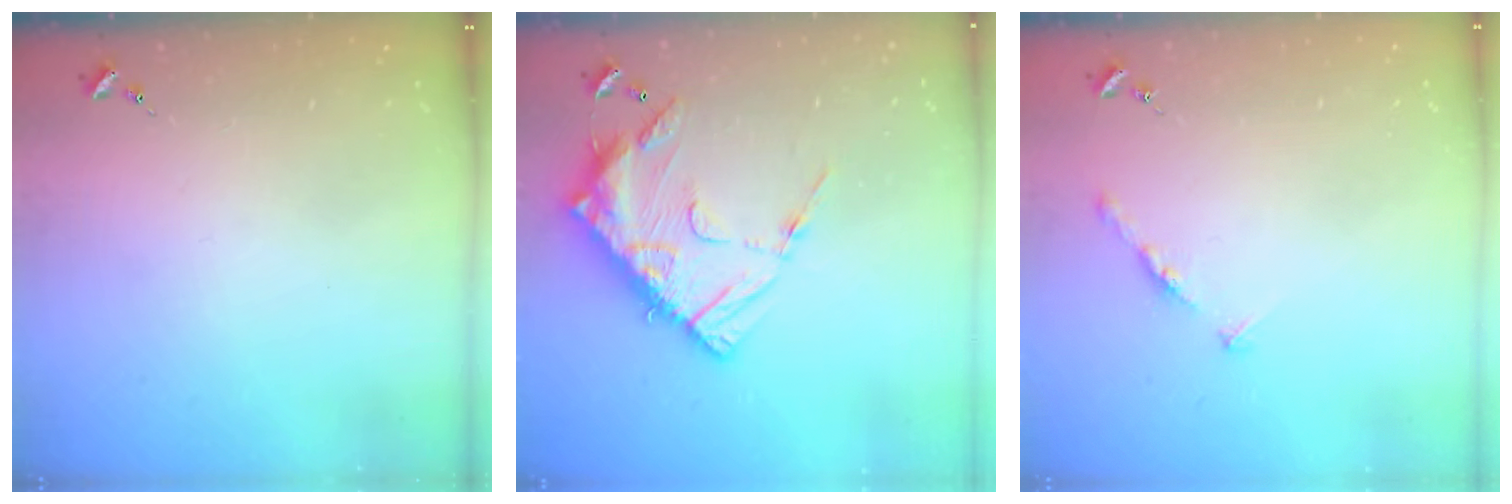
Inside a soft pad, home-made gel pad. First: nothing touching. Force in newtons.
{"total": 16.0, "press": 15.9, "slide": 1.5}
{"total": 4.8, "press": 4.7, "slide": 0.5}